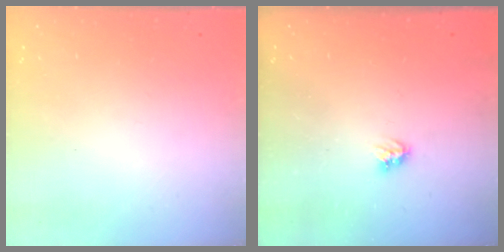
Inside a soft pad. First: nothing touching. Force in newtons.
{"total": 3.6, "press": 3.6, "slide": 0.5}